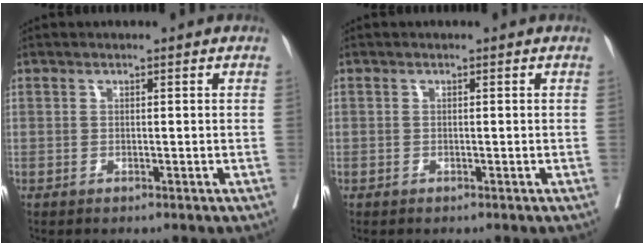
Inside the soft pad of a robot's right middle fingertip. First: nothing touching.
{"total": 0.7, "force": [-0.2, 0.6, -0.1], "torque": [0.003, 0.008, -0.005]}